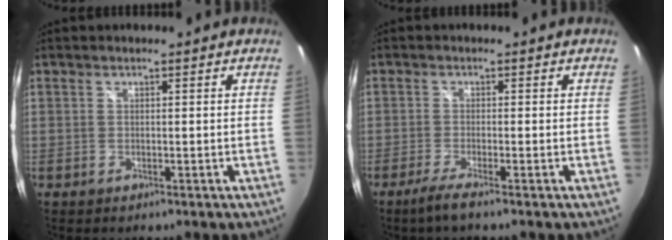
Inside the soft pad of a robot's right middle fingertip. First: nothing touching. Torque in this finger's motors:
{"motor_torque": [0.41, -0.42, 0.02, 0.01]}